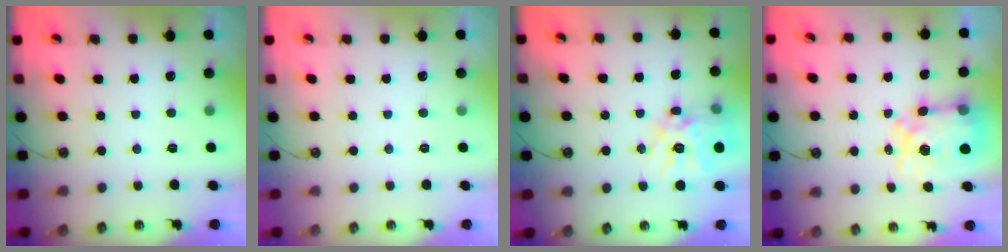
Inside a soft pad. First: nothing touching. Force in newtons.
{"total": 0.0}
{"total": 15.8, "press": 15.7, "slide": 1.6}
{"total": 9.0, "press": 8.9, "slide": 0.7}